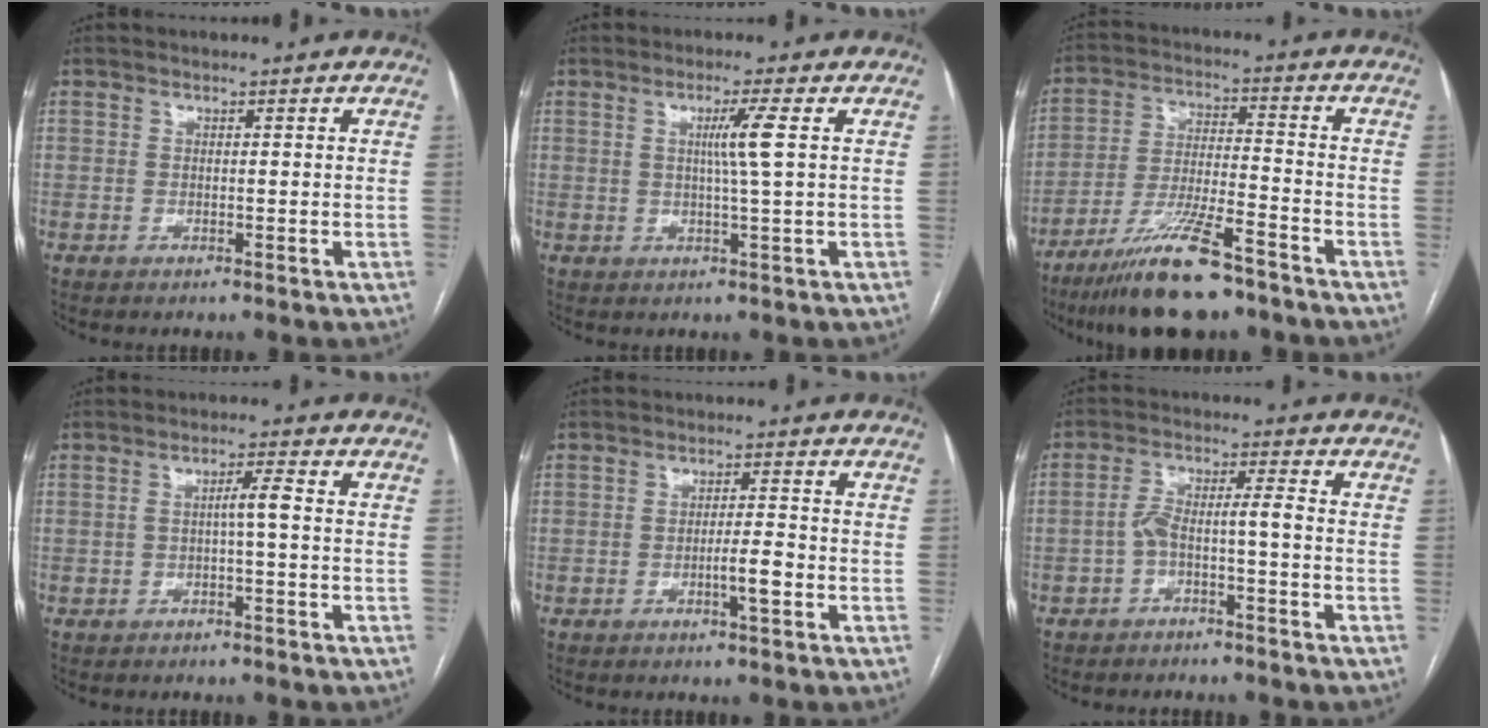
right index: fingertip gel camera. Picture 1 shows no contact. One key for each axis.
{"total": 4.3, "fx": 0.9, "fy": -1.1, "fz": 4.1, "tx": -0.077, "ty": -0.004, "tz": 0.016}
{"total": 13.1, "fx": -9.7, "fy": 1.9, "fz": 8.6, "tx": -0.163, "ty": -0.023, "tz": -0.172}
{"total": 2.8, "fx": -0.1, "fy": 0.0, "fz": 2.8, "tx": -0.048, "ty": 0.004, "tz": -0.002}
{"total": 3.4, "fx": -1.1, "fy": 0.3, "fz": 3.2, "tx": -0.055, "ty": -0.001, "tz": -0.018}
{"total": 4.6, "fx": -1.7, "fy": 0.3, "fz": 4.3, "tx": -0.089, "ty": 0.026, "tz": -0.027}